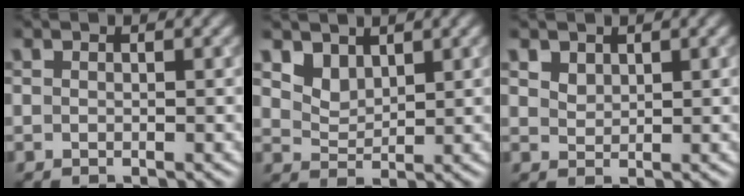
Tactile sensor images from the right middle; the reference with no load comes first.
{"total": 2.9, "force": [2.3, 1.6, 1.0], "torque": [-0.031, -0.014, 0.058]}
{"total": 1.5, "force": [1.2, 0.8, 0.4], "torque": [-0.013, -0.003, 0.023]}